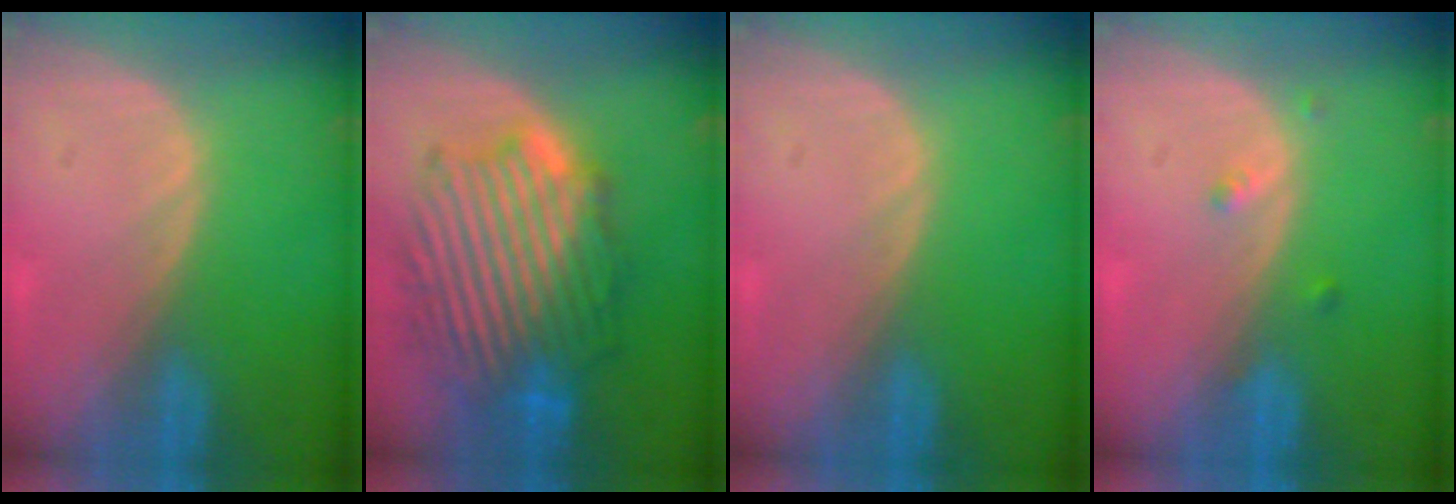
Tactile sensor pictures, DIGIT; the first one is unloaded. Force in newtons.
{"total": 13.2, "press": 13.2, "slide": 1.1}
{"total": 0.0}
{"total": 1.6, "press": 1.3, "slide": 0.8}